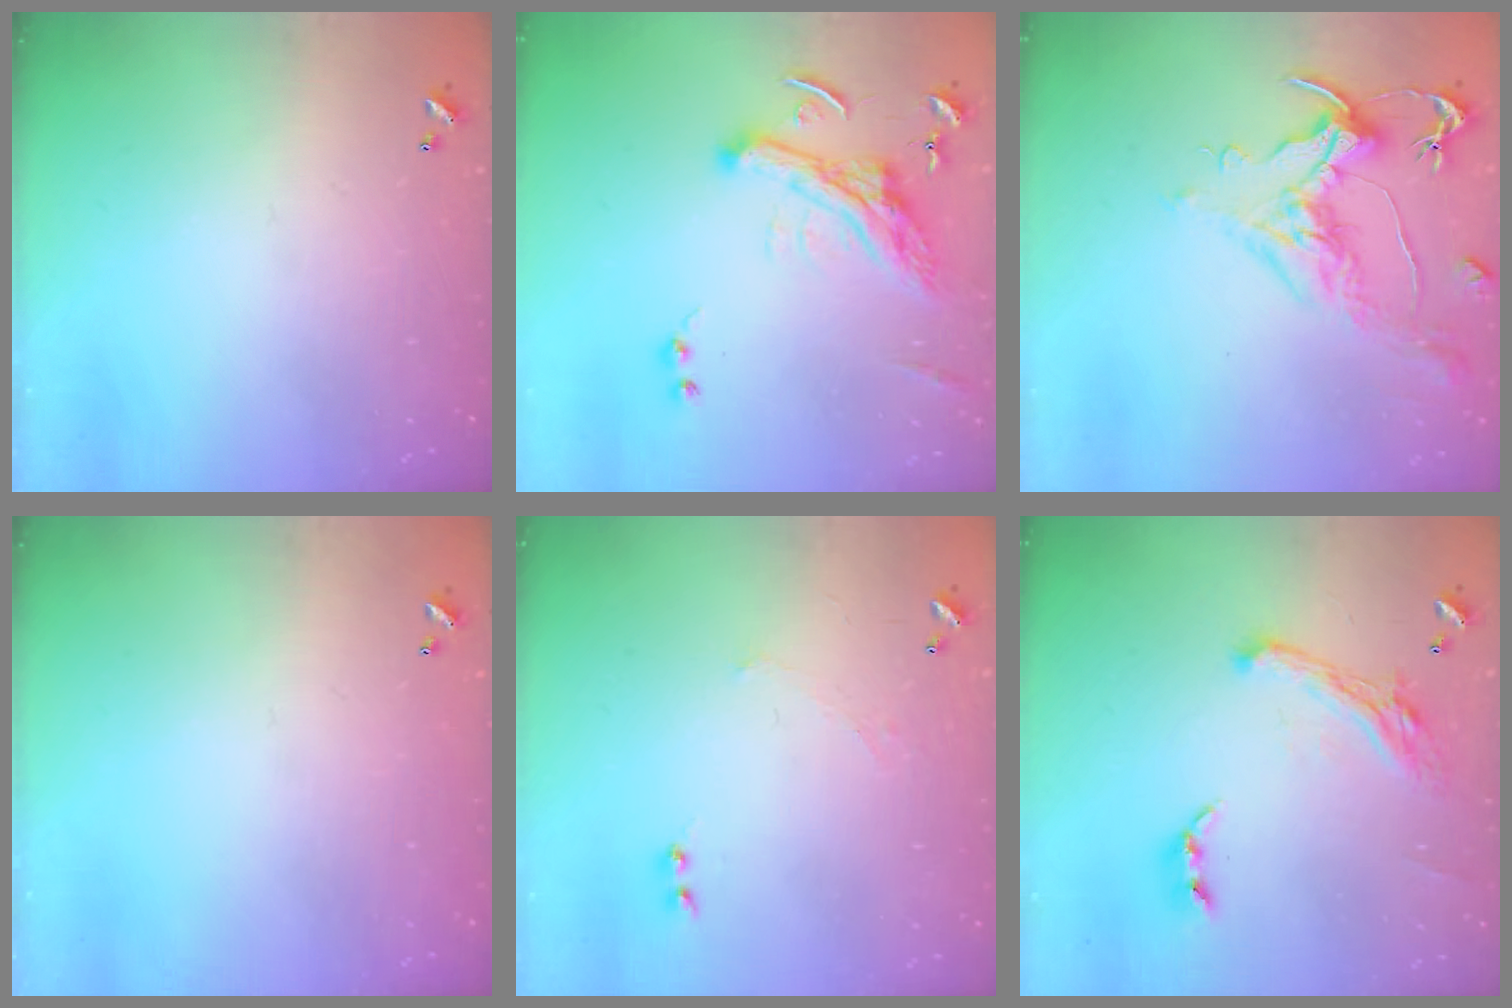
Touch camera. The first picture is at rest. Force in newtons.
{"total": 6.7, "press": 6.5, "slide": 1.6}
{"total": 1.6, "press": 0.7, "slide": 1.4}
{"total": 0.0}
{"total": 0.9, "press": 0.3, "slide": 0.8}
{"total": 7.4, "press": 7.2, "slide": 1.3}